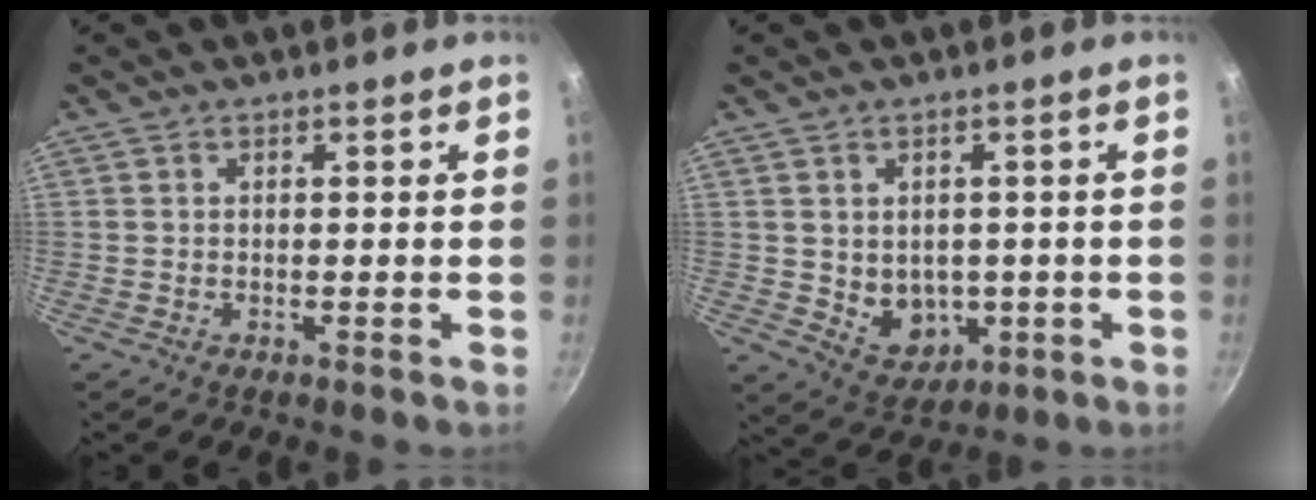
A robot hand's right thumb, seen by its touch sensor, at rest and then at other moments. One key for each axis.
{"total": 7.4, "fx": -0.4, "fy": 6.0, "fz": 4.3, "tx": -0.040, "ty": -0.010, "tz": 0.012}